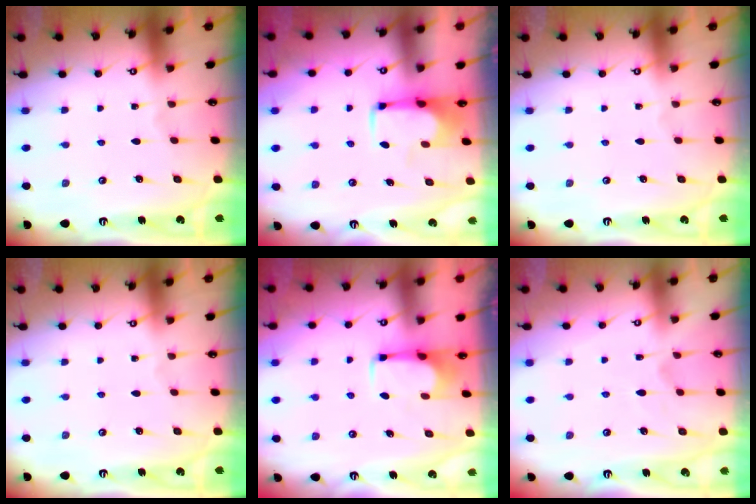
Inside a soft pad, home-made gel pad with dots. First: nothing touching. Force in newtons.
{"total": 1.5, "press": 1.4, "slide": 0.6}
{"total": 0.0}
{"total": 0.0}
{"total": 2.8, "press": 2.8, "slide": 0.5}
{"total": 2.7, "press": 2.5, "slide": 1.2}